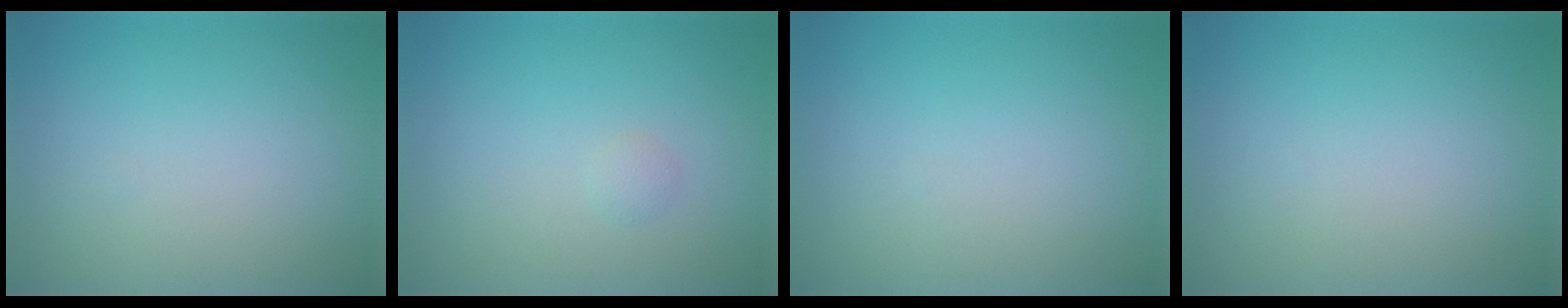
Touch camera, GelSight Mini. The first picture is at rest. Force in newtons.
{"total": 0.6, "press": 0.6, "slide": 0.0}
{"total": 0.0}
{"total": 0.0}